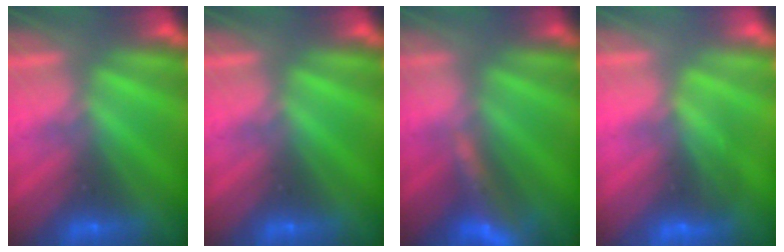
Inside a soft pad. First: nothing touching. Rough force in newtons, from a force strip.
{"total": 0.0}
{"total": 9.4}
{"total": 2.6}